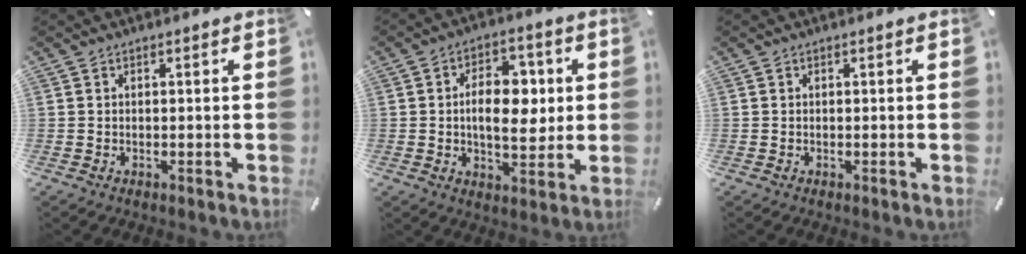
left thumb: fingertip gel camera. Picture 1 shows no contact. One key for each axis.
{"total": 12.0, "fx": 1.2, "fy": 7.4, "fz": 9.4, "tx": -0.136, "ty": 0.002, "tz": 0.018}
{"total": 0.0}